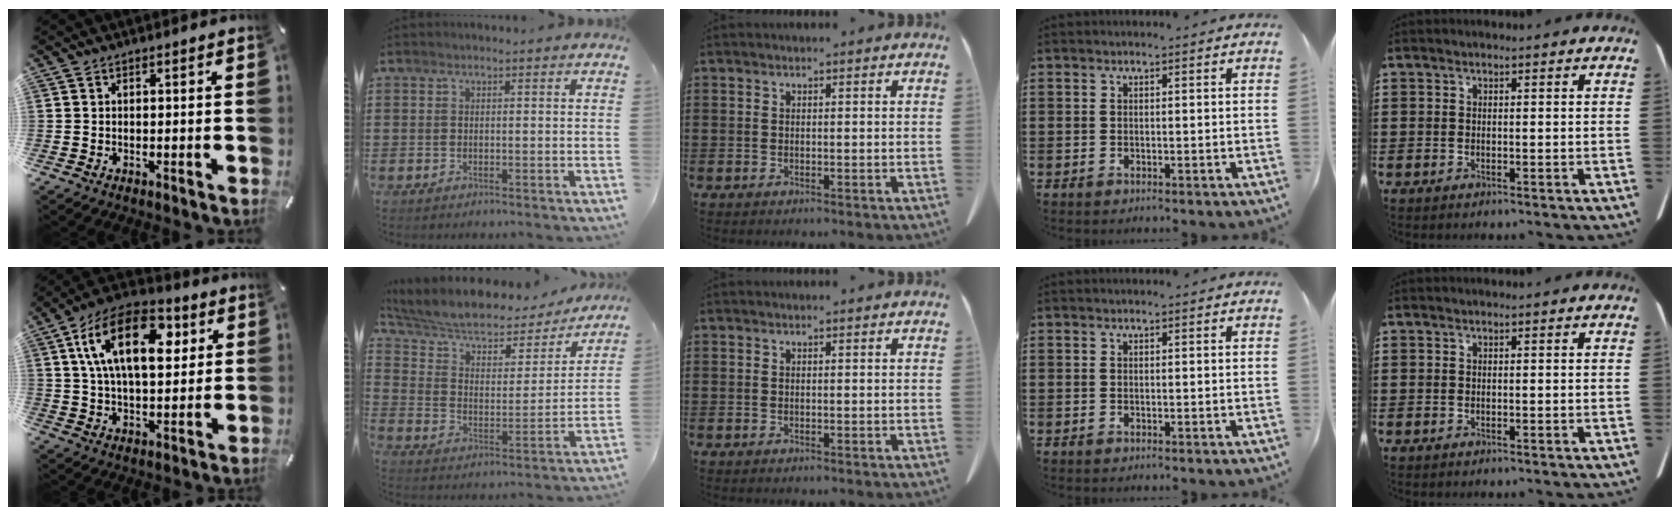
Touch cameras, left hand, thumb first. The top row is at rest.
{"thumb": {"total": 18.5, "force": [6.3, 10.5, 13.9], "torque": [-0.254, 0.001, 0.101]}, "index": {"total": 6.9, "force": [5.7, 2.5, 3.0], "torque": [-0.085, -0.036, 0.096]}}